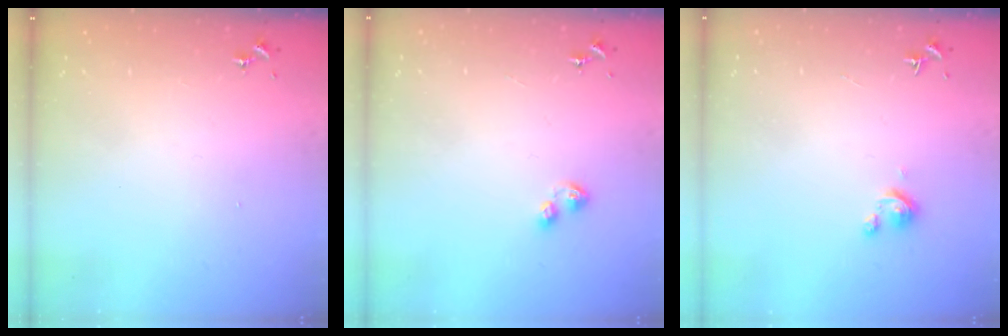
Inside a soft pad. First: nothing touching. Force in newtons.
{"total": 4.8, "press": 4.8, "slide": 0.7}
{"total": 2.9, "press": 2.9, "slide": 0.3}